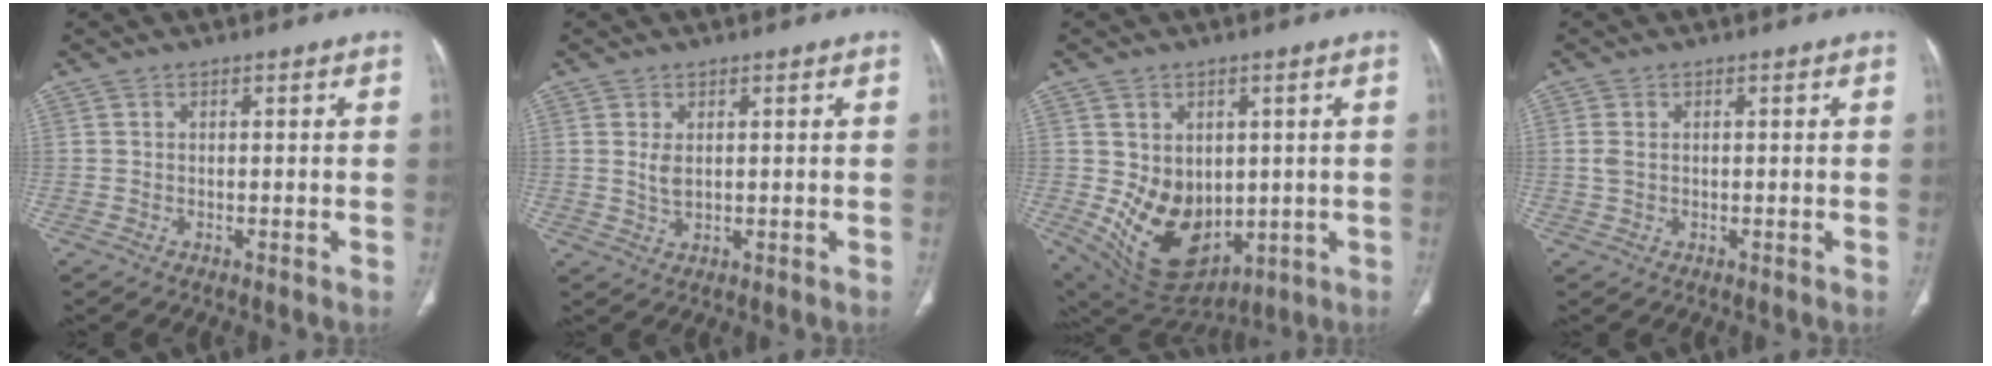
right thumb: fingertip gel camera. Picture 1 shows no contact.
{"total": 2.5, "force": [0.6, 1.4, 2.1], "torque": [-0.040, -0.006, 0.019]}
{"total": 15.7, "force": [-0.8, 11.4, 10.8], "torque": [-0.142, -0.024, 0.026]}
{"total": 1.8, "force": [0.2, 1.2, 1.3], "torque": [-0.039, 0.003, 0.006]}